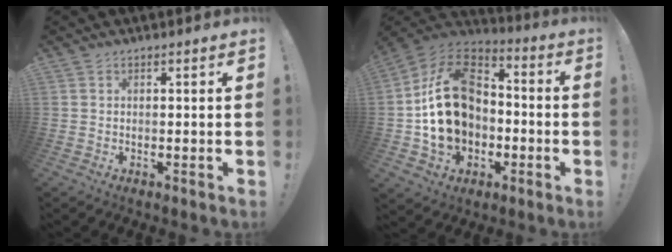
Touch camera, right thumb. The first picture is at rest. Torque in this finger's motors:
{"motor_torque": [1.28, 1.37, 1.56, -1.21, 0.19]}